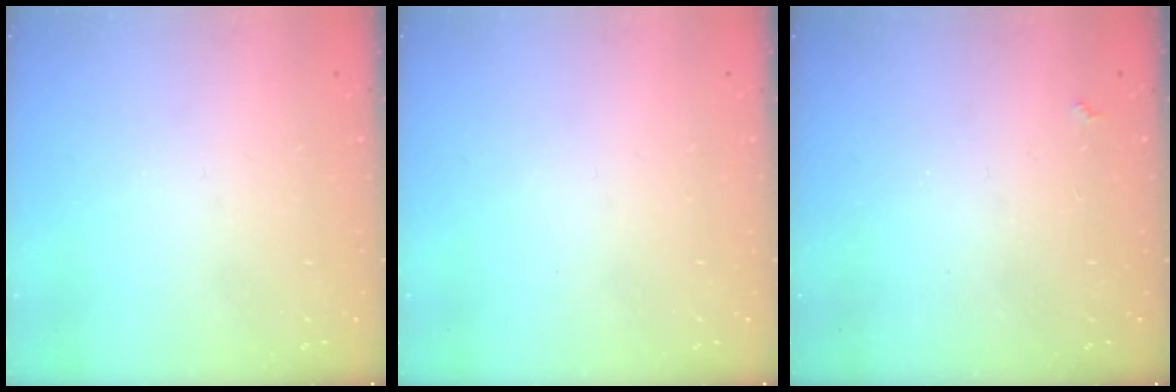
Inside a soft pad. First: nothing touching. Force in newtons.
{"total": 0.0}
{"total": 1.7, "press": 1.7, "slide": 0.4}